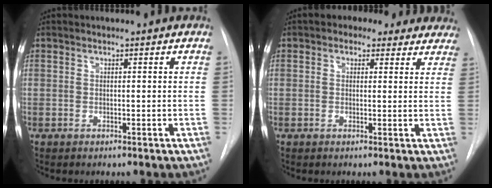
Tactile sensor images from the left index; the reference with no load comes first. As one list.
[{"total": 7.6, "force": [5.7, 4.3, 2.5], "torque": [-0.007, 0.023, 0.056]}]